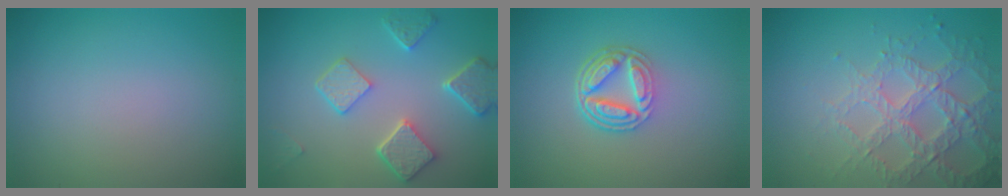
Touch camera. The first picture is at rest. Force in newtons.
{"total": 5.0, "press": 4.0, "slide": 3.1}
{"total": 4.8, "press": 3.5, "slide": 3.3}
{"total": 4.4, "press": 4.1, "slide": 1.6}